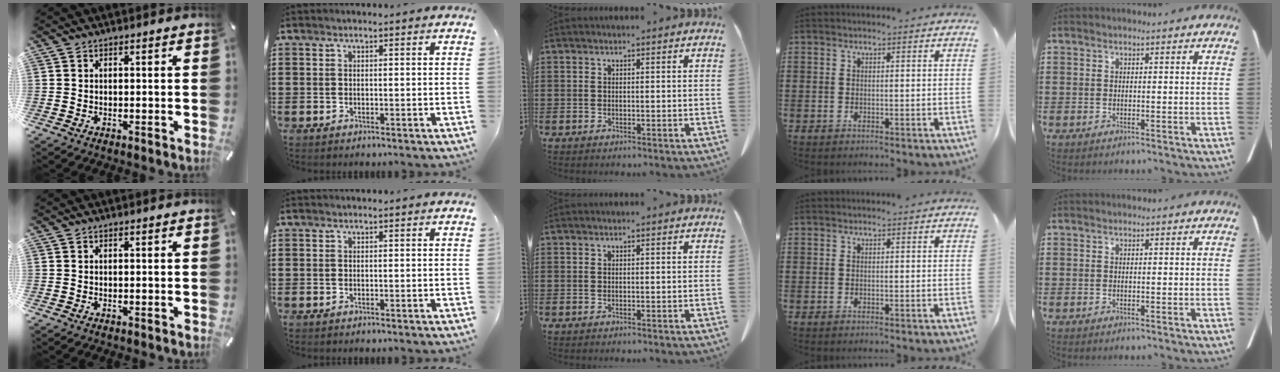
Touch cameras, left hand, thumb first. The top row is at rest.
{}